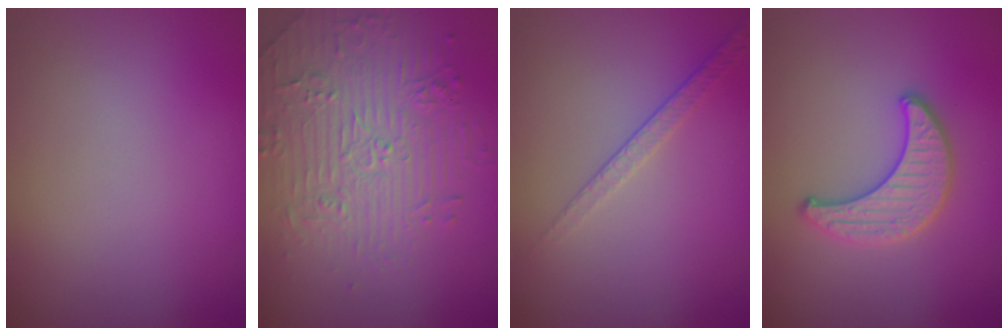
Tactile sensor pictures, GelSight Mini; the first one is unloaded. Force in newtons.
{"total": 4.6, "press": 4.0, "slide": 2.3}
{"total": 1.6, "press": 1.0, "slide": 1.3}
{"total": 3.1, "press": 3.1, "slide": 0.2}